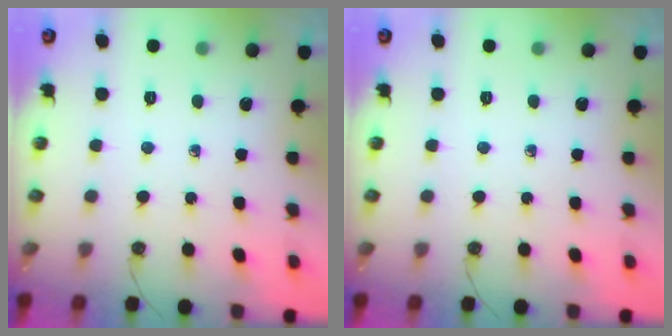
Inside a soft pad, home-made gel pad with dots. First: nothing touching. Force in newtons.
{"total": 0.0}